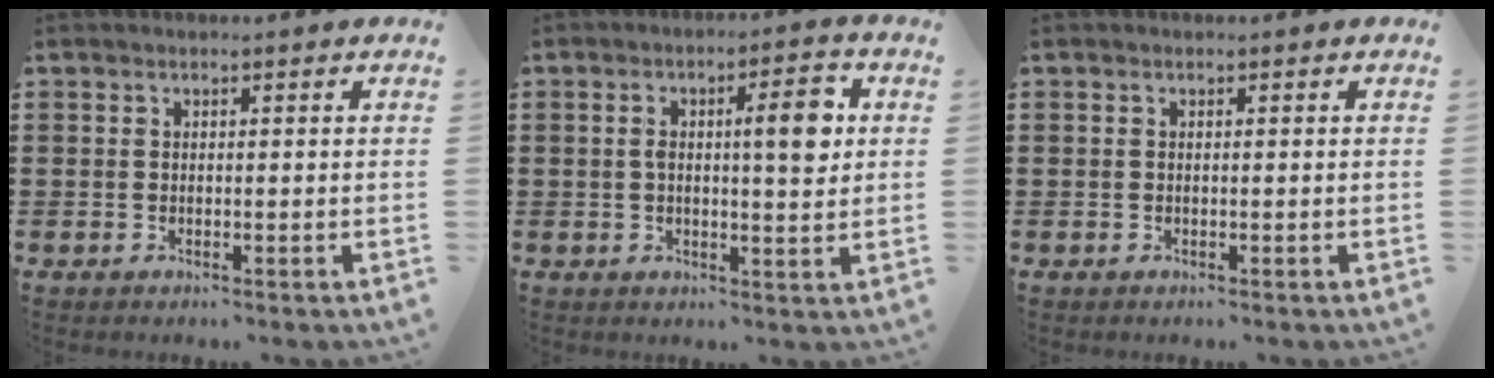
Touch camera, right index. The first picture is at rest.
{"total": 6.9, "force": [1.4, 2.0, 6.5], "torque": [-0.102, -0.001, 0.015]}
{"total": 0.0}